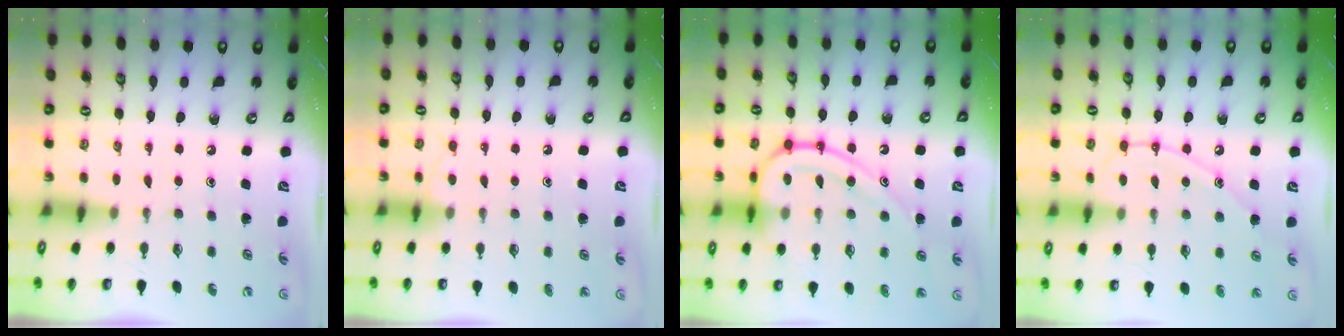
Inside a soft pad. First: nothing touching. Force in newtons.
{"total": 4.7, "press": 4.7, "slide": 0.5}
{"total": 17.4, "press": 17.3, "slide": 1.5}
{"total": 11.0, "press": 11.0, "slide": 1.0}